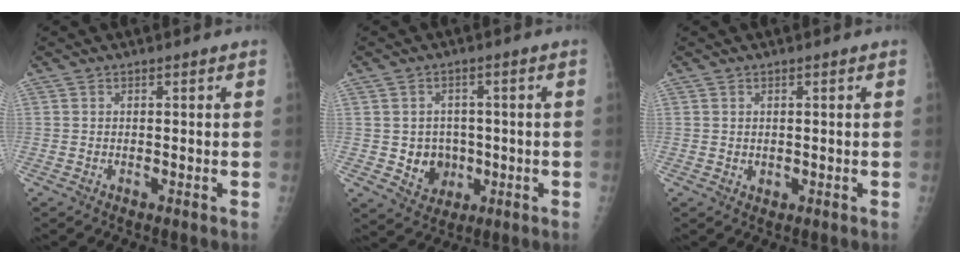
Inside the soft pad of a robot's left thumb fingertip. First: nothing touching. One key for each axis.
{"total": 6.5, "fx": -0.7, "fy": 5.9, "fz": 2.6, "tx": -0.006, "ty": 0.008, "tz": -0.001}
{"total": 1.0, "fx": 0.3, "fy": 0.8, "fz": 0.4, "tx": -0.002, "ty": -0.002, "tz": 0.006}